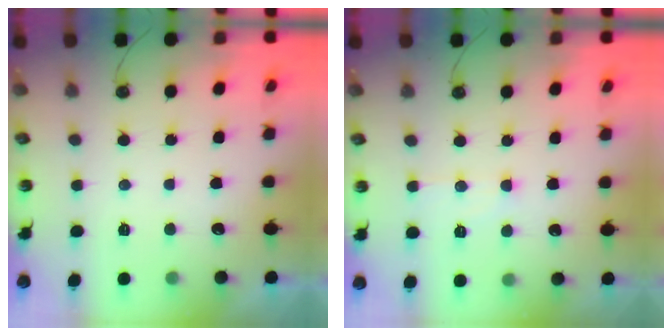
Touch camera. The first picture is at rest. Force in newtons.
{"total": 7.0, "press": 6.9, "slide": 0.5}